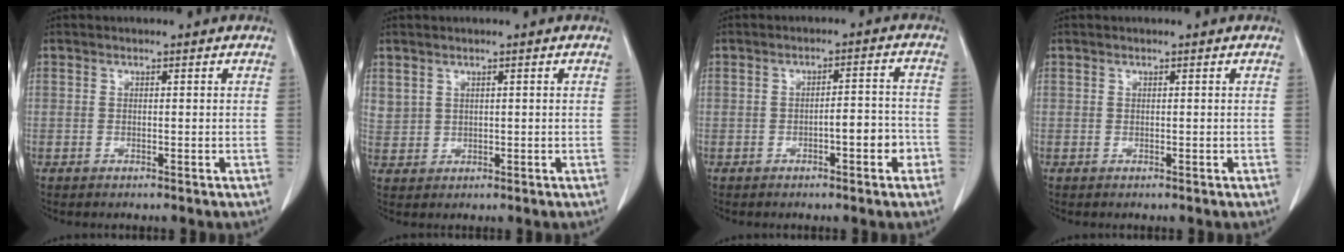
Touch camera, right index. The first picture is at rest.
{"total": 2.7, "force": [1.4, 2.2, 0.6], "torque": [-0.007, 0.007, 0.038]}
{"total": 4.7, "force": [-2.0, 1.2, 4.0], "torque": [-0.055, 0.017, -0.027]}
{"total": 0.0}